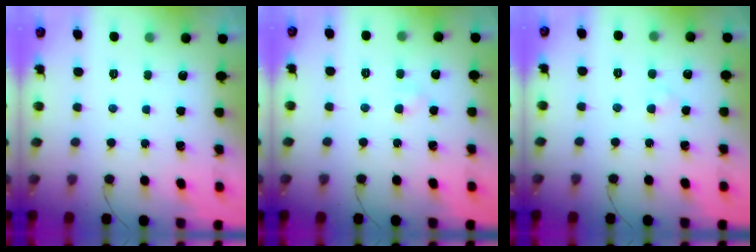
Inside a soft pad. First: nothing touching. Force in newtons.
{"total": 3.0, "press": 2.8, "slide": 1.0}
{"total": 1.6, "press": 1.4, "slide": 0.9}